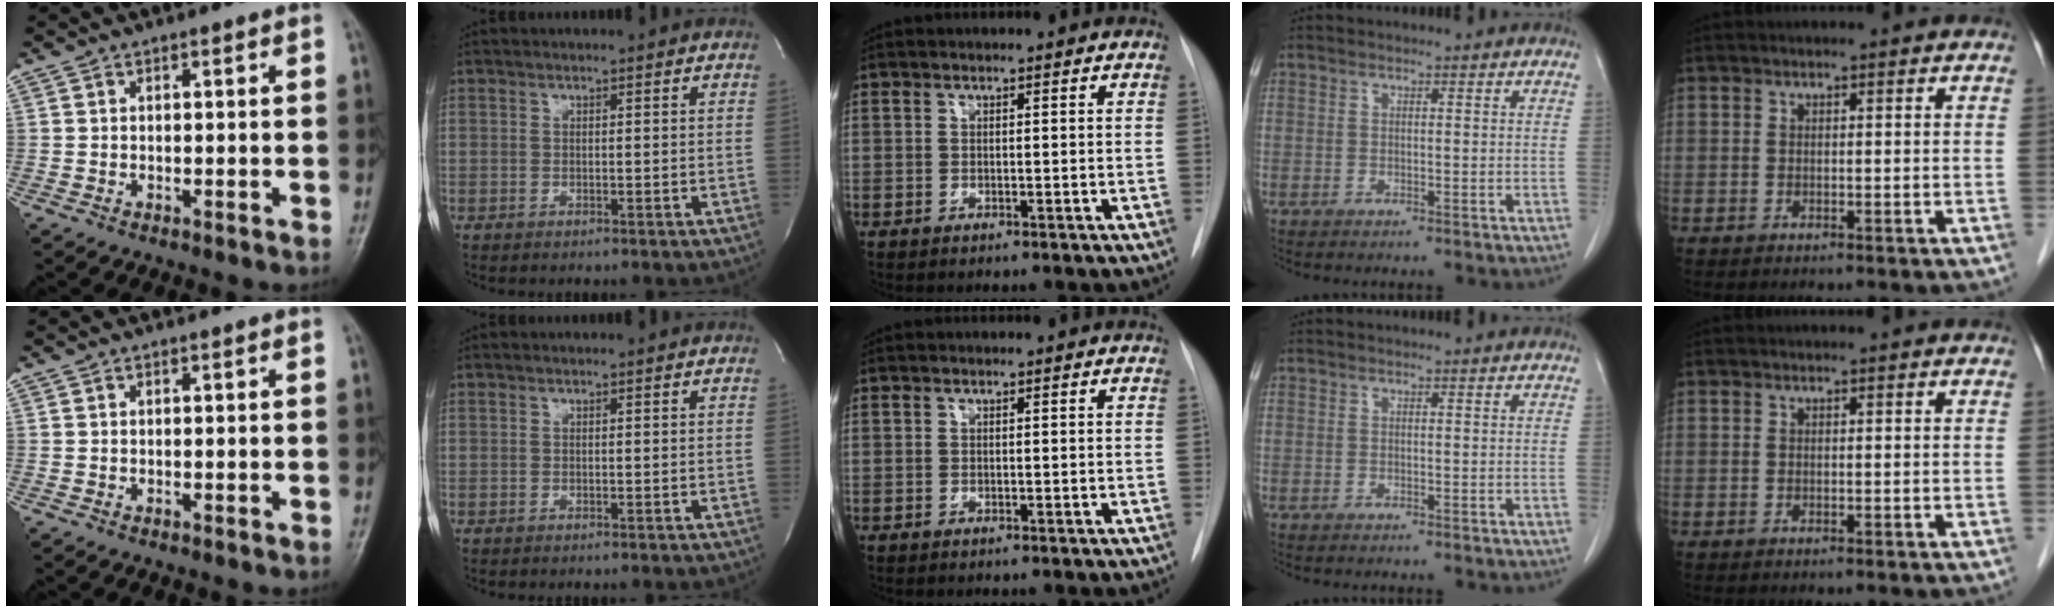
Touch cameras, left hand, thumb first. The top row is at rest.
{}